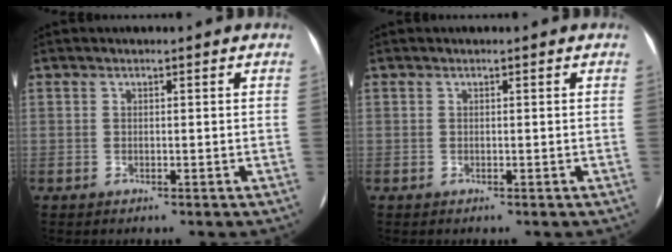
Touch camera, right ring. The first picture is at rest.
{"total": 0.0}